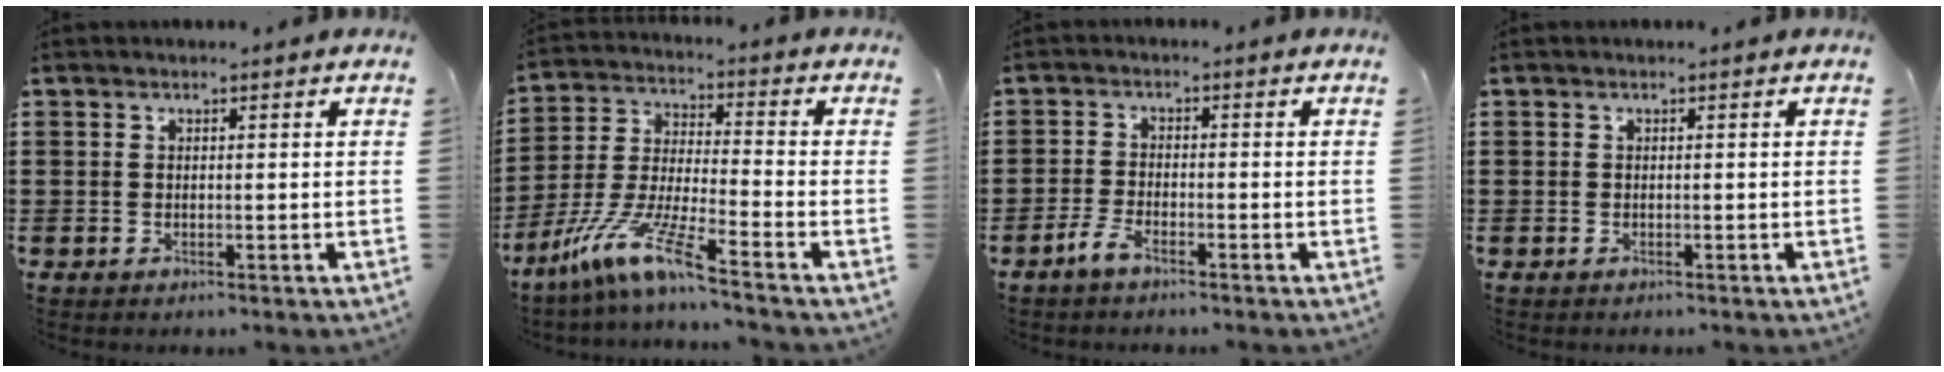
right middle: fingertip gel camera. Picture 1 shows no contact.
{"total": 10.2, "force": [-7.6, 0.2, 6.7], "torque": [-0.158, -0.015, -0.159]}
{"total": 3.1, "force": [-2.2, 0.7, 2.0], "torque": [-0.055, -0.003, -0.048]}
{"total": 0.5, "force": [-0.2, 0.5, -0.1], "torque": [0.001, 0.005, -0.007]}